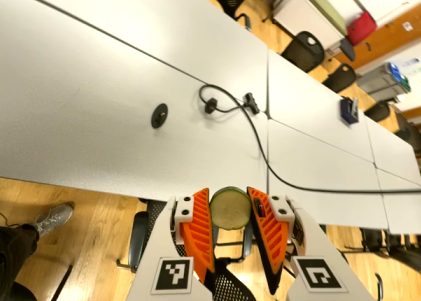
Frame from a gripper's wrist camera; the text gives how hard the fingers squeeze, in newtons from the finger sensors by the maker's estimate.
{"total": 10.2, "left": 10.7, "right": 9.7}